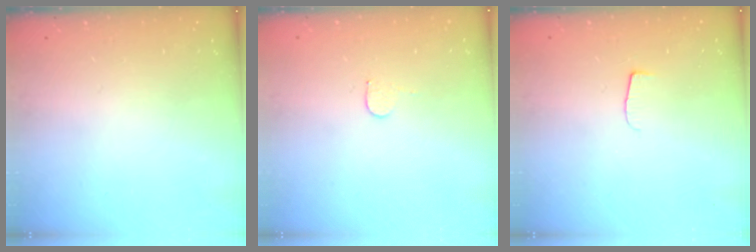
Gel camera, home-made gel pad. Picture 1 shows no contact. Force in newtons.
{"total": 3.4, "press": 3.4, "slide": 0.2}
{"total": 4.3, "press": 4.3, "slide": 0.5}